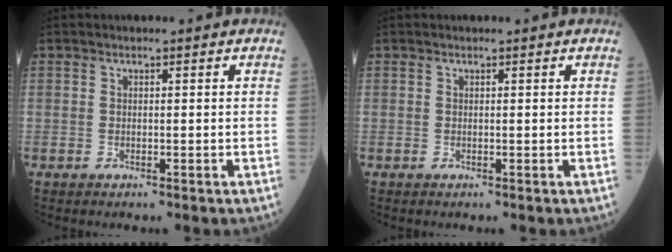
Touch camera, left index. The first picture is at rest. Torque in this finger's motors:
{"motor_torque": [-0.15, 0.16, 0.01, 0.00]}